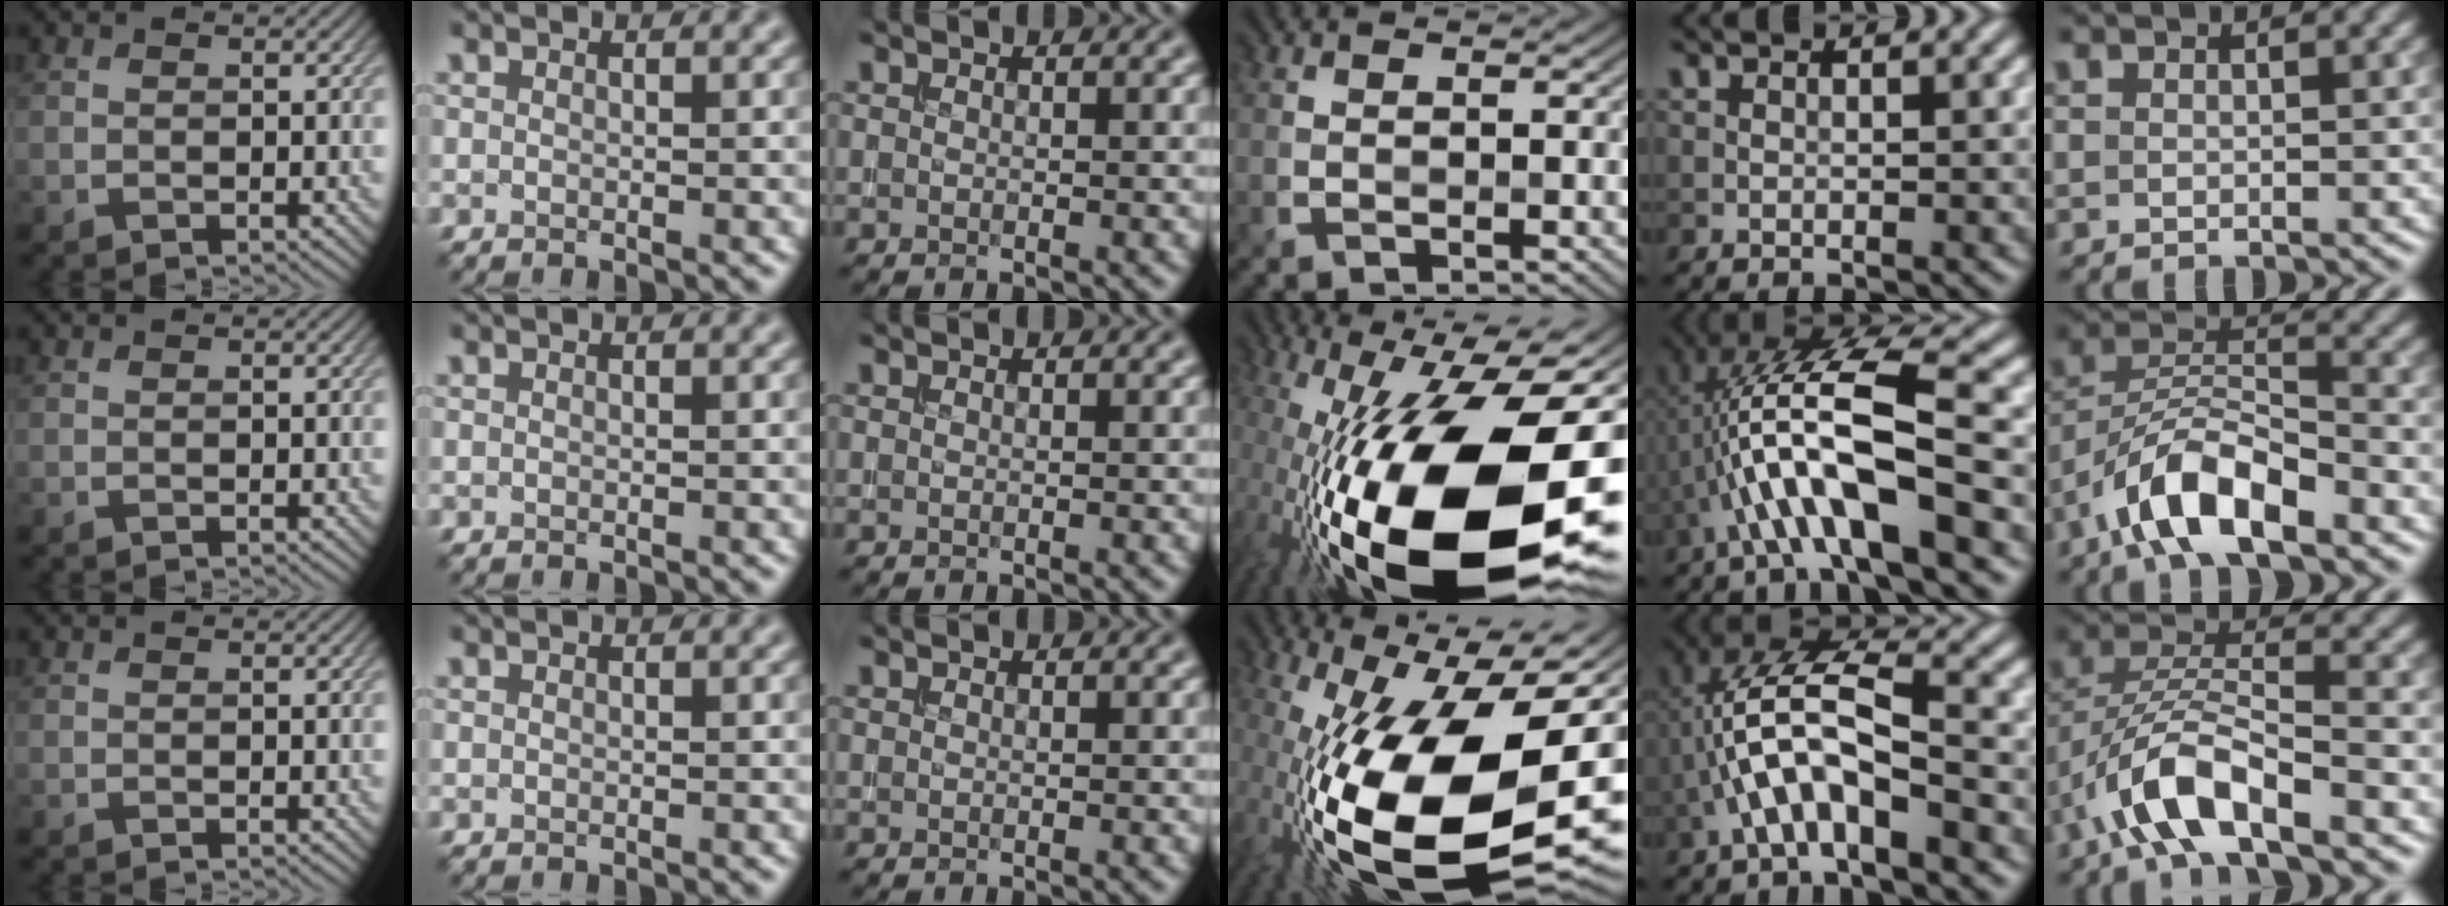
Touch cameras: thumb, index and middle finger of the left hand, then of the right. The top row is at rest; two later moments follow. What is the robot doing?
{"motion": "extract", "object": "bucket"}